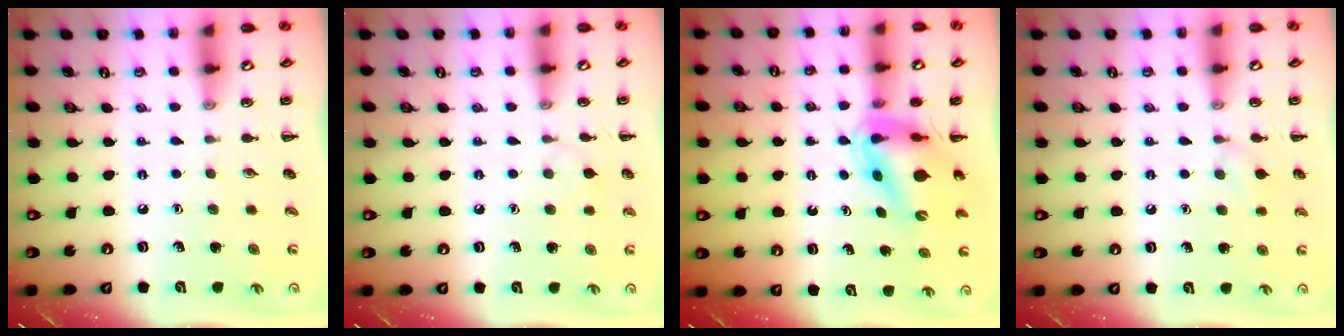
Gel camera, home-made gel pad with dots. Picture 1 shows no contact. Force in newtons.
{"total": 5.3, "press": 5.0, "slide": 1.7}
{"total": 10.6, "press": 10.1, "slide": 3.2}
{"total": 6.2, "press": 5.9, "slide": 2.0}